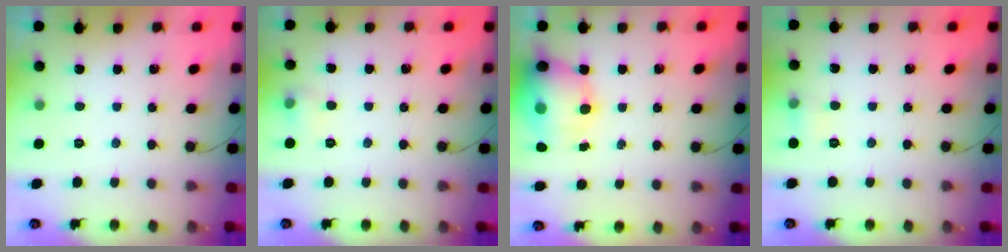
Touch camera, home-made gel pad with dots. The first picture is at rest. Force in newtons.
{"total": 5.8, "press": 5.6, "slide": 1.6}
{"total": 14.6, "press": 14.0, "slide": 3.9}
{"total": 6.7, "press": 3.7, "slide": 5.6}